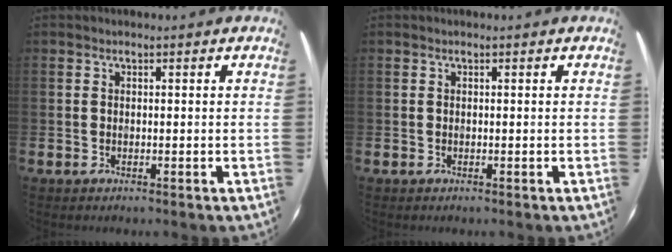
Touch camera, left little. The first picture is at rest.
{"total": 0.0}